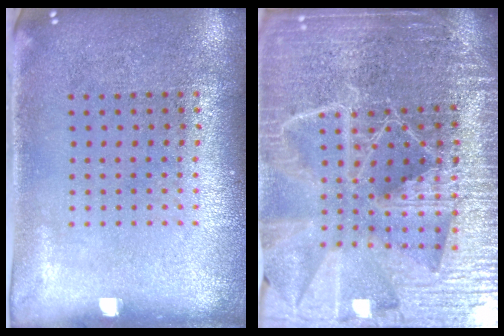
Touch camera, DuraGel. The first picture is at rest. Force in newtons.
{"total": 6.3, "press": 5.4, "slide": 3.1}